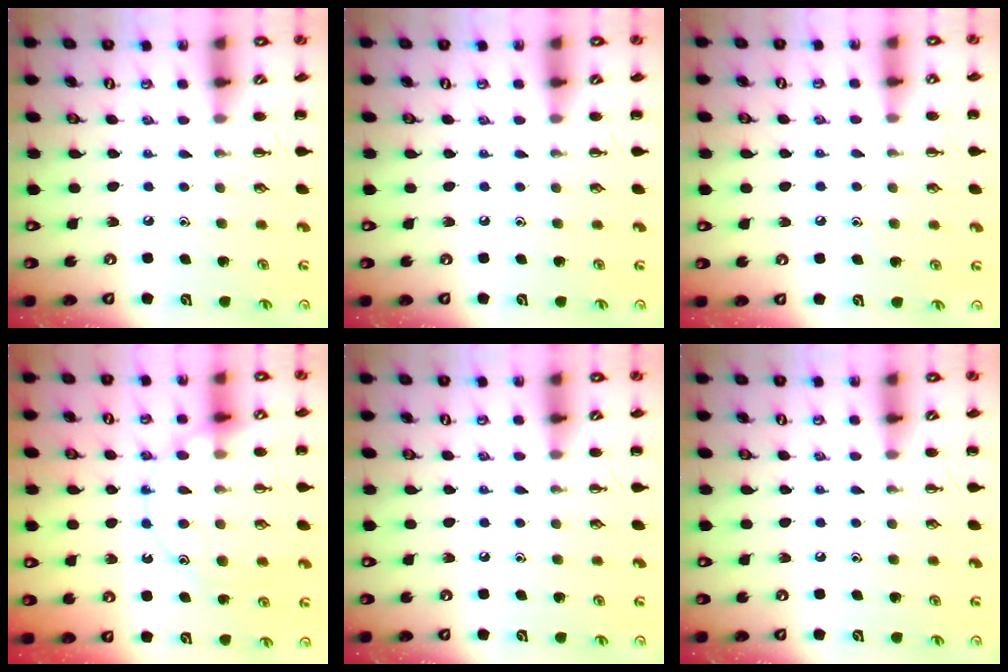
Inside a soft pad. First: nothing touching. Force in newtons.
{"total": 0.0}
{"total": 4.7, "press": 4.5, "slide": 1.4}
{"total": 13.1, "press": 13.1, "slide": 0.8}
{"total": 0.0}
{"total": 0.0}